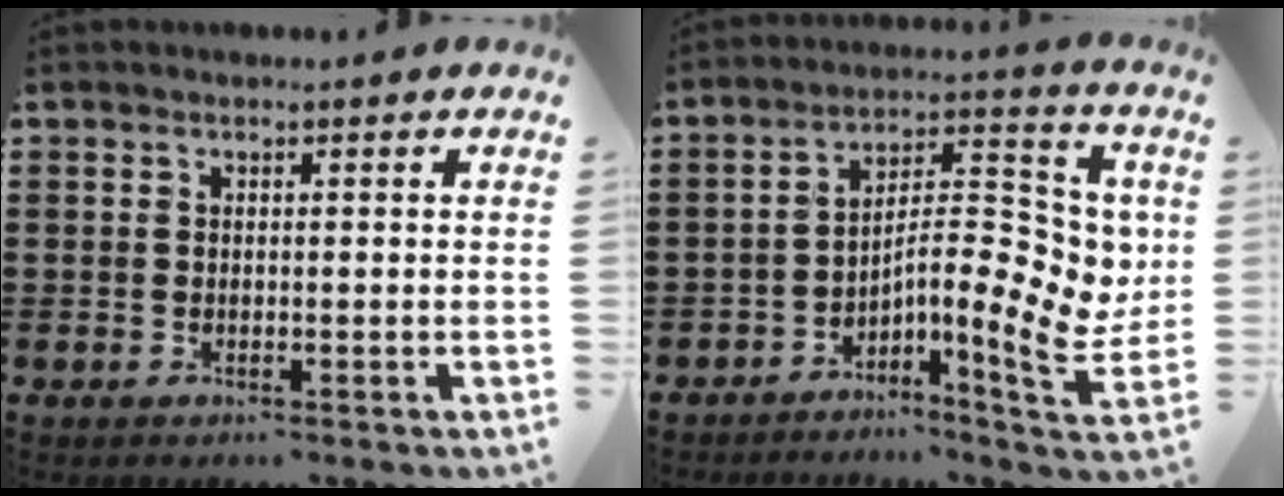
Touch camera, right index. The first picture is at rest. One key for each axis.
{"total": 11.0, "fx": -0.6, "fy": 3.6, "fz": 10.4, "tx": -0.150, "ty": -0.030, "tz": -0.018}